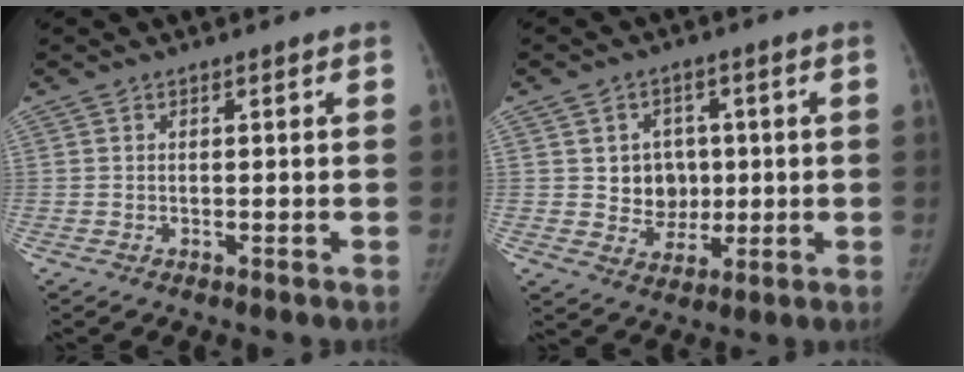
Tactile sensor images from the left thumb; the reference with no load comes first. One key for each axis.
{"total": 7.4, "fx": 0.8, "fy": 6.8, "fz": 2.9, "tx": 0.004, "ty": 0.001, "tz": 0.017}